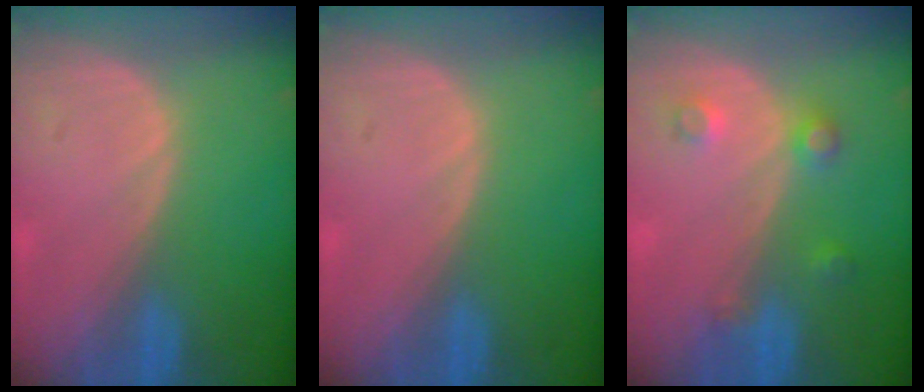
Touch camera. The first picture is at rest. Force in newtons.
{"total": 0.0}
{"total": 3.5, "press": 3.1, "slide": 1.5}